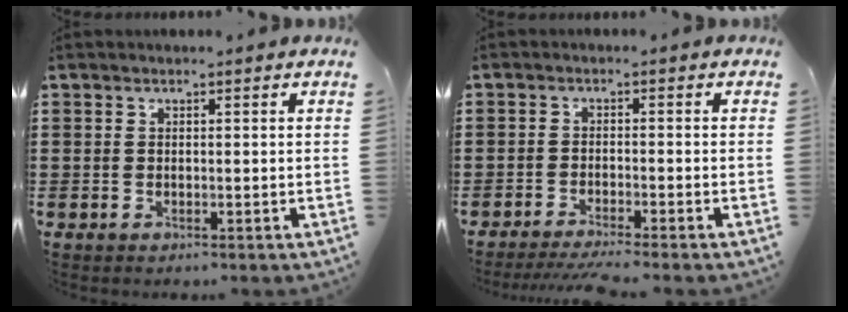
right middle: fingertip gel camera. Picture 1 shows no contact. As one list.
[{"total": 2.5, "force": [-2.2, -0.3, 1.2], "torque": [-0.028, -0.005, -0.045]}]